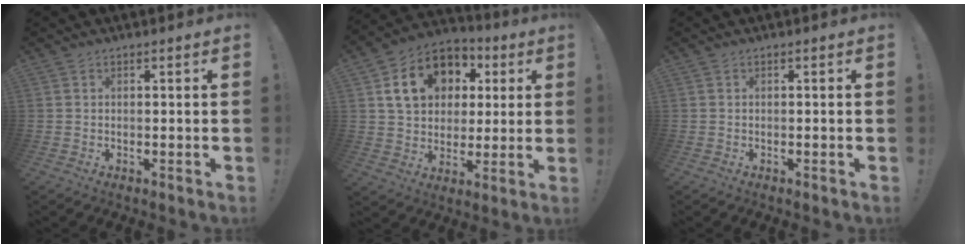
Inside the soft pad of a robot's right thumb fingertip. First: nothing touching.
{"total": 16.8, "force": [5.3, 13.4, 8.7], "torque": [-0.130, -0.001, 0.113]}
{"total": 0.5, "force": [-0.5, -0.2, 0.2], "torque": [-0.002, -0.003, -0.008]}